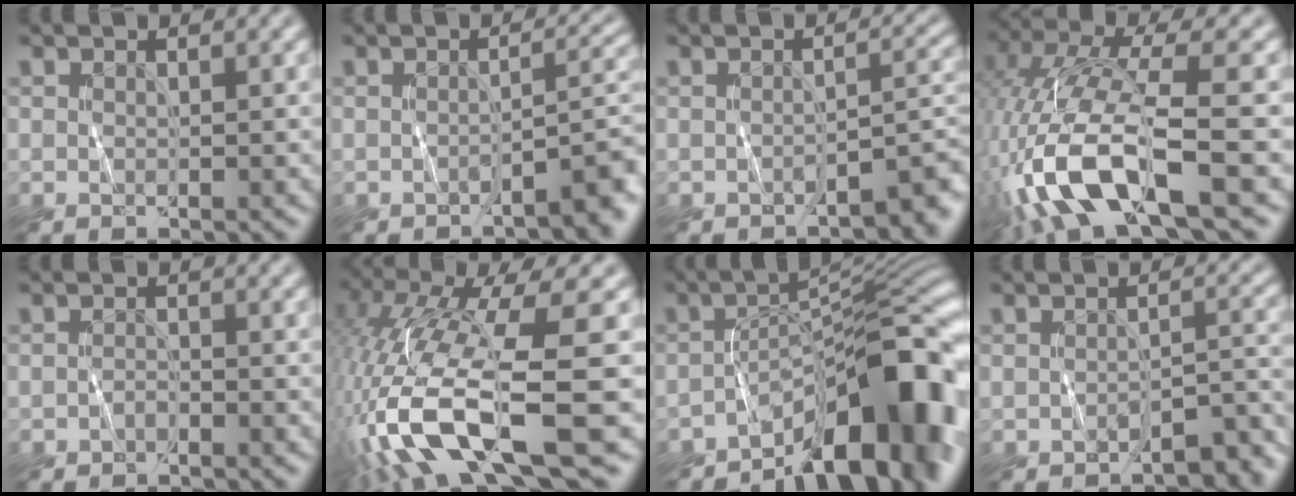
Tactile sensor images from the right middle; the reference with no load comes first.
{"total": 3.1, "force": [-2.5, 0.6, 1.8], "torque": [-0.017, 0.012, -0.037]}
{"total": 2.6, "force": [-2.3, 0.8, 1.1], "torque": [-0.005, 0.006, -0.034]}
{"total": 10.7, "force": [-5.5, 2.8, 8.7], "torque": [-0.185, 0.009, -0.105]}
{"total": 1.1, "force": [-0.8, -0.5, -0.5], "torque": [0.004, 0.003, -0.015]}
{"total": 13.8, "force": [-4.5, 3.1, 12.7], "torque": [-0.274, -0.001, -0.067]}
{"total": 11.4, "force": [-7.5, 4.2, 7.6], "torque": [-0.081, 0.020, -0.131]}
{"total": 3.4, "force": [-2.9, 1.1, 1.2], "torque": [-0.003, 0.004, -0.045]}